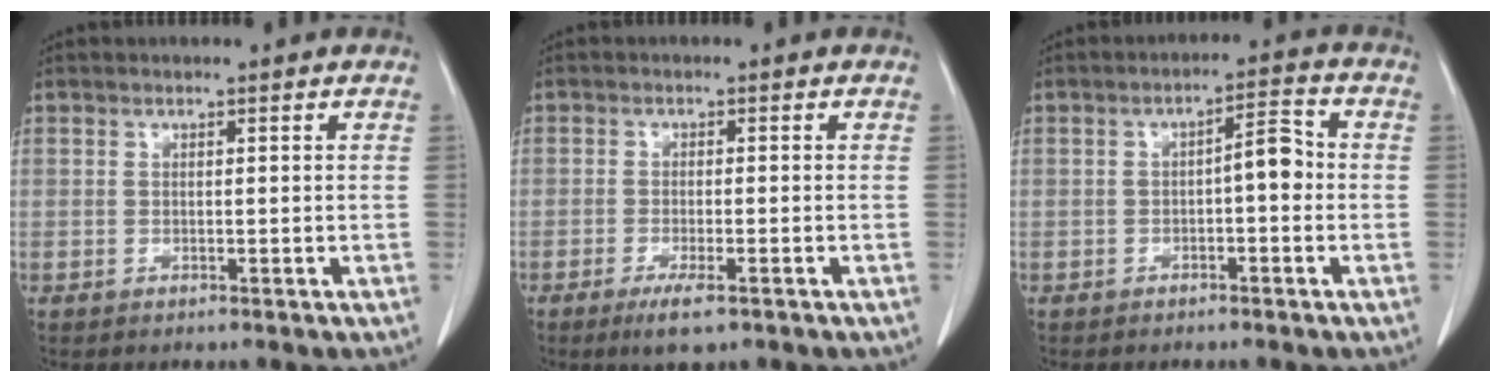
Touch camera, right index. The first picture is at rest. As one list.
[{"total": 4.2, "force": [-2.5, 0.7, 3.2], "torque": [-0.061, -0.009, -0.040]}, {"total": 4.4, "force": [-0.5, 1.3, 4.2], "torque": [-0.059, 0.021, -0.009]}]